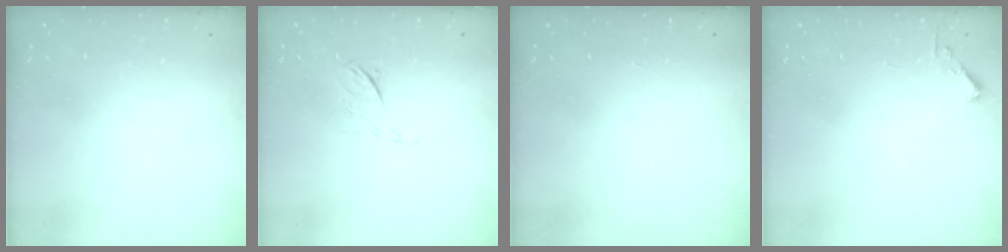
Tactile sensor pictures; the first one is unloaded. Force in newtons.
{"total": 6.6, "press": 6.6, "slide": 0.9}
{"total": 1.5, "press": 1.5, "slide": 0.1}
{"total": 2.4, "press": 2.4, "slide": 0.3}